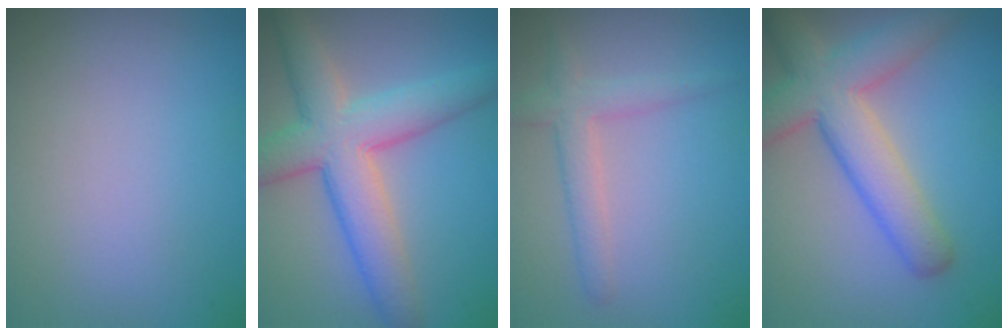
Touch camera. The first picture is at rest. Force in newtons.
{"total": 7.7, "press": 7.7, "slide": 0.4}
{"total": 2.6, "press": 2.6, "slide": 0.1}
{"total": 7.3, "press": 7.3, "slide": 0.5}